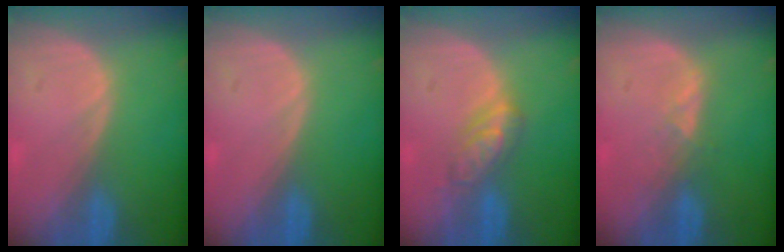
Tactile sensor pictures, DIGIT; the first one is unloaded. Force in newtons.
{"total": 0.0}
{"total": 4.7, "press": 4.5, "slide": 1.3}
{"total": 1.6, "press": 1.6, "slide": 0.3}